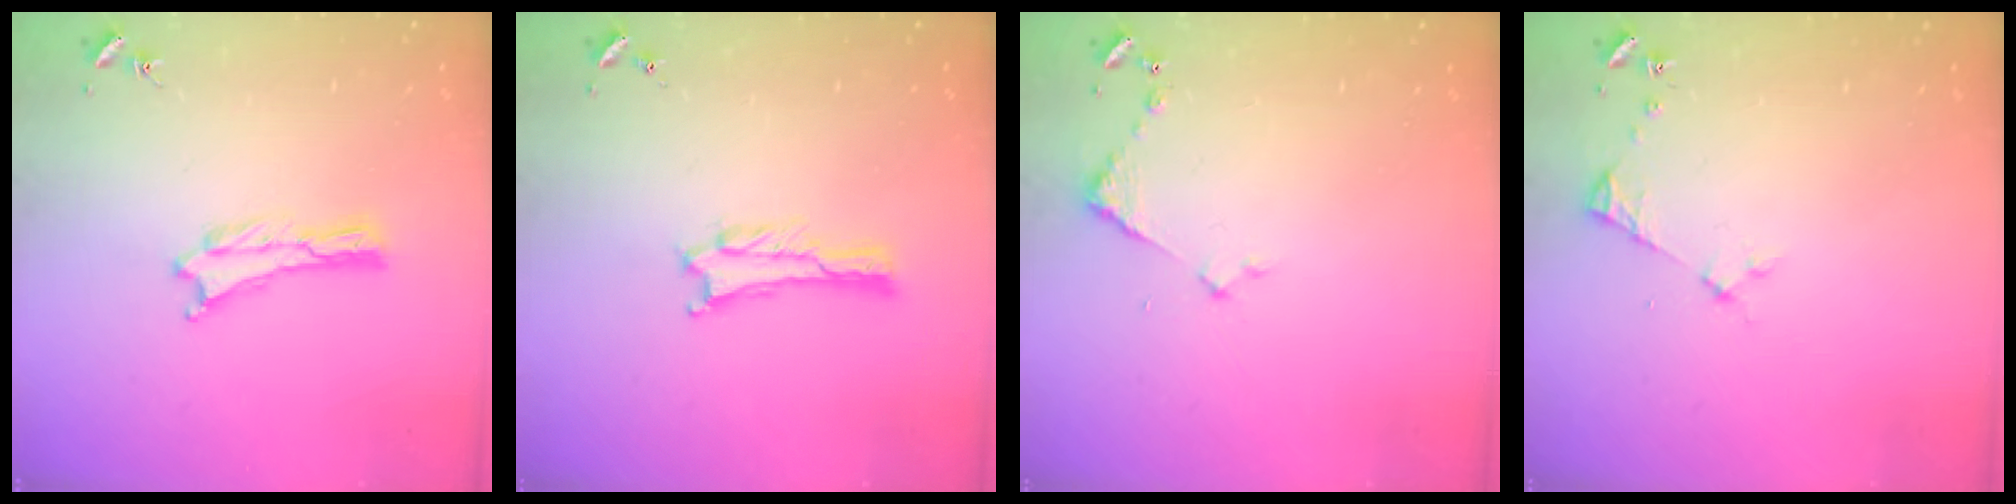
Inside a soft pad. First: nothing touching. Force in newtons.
{"total": 0.9, "press": 0.9, "slide": 0.1}
{"total": 2.9, "press": 2.9, "slide": 0.3}
{"total": 3.2, "press": 3.2, "slide": 0.4}